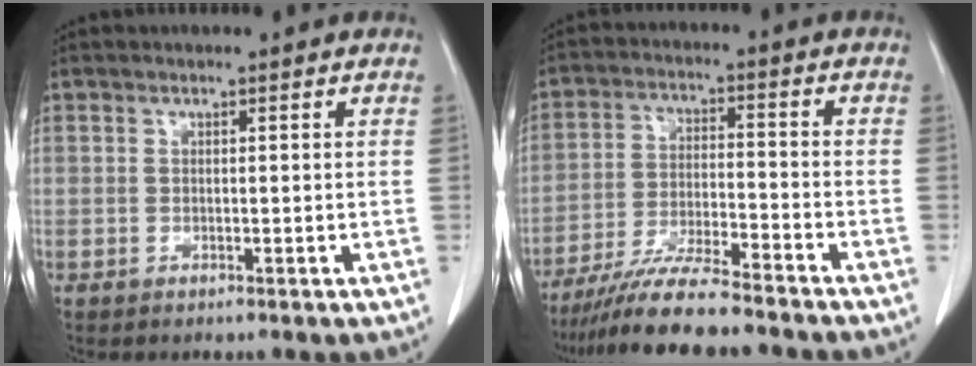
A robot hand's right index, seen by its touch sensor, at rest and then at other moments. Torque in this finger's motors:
{"motor_torque": [0.66, -0.79, 0.65, 0.20]}